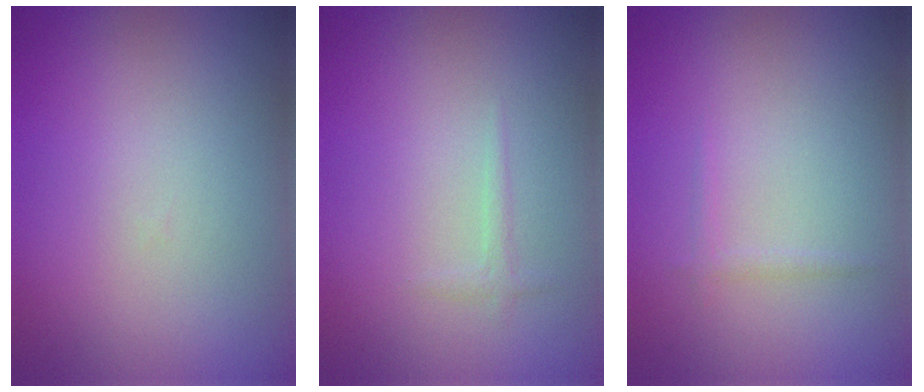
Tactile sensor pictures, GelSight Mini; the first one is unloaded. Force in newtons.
{"total": 0.7, "press": 0.7, "slide": 0.1}
{"total": 0.6, "press": 0.6, "slide": 0.0}